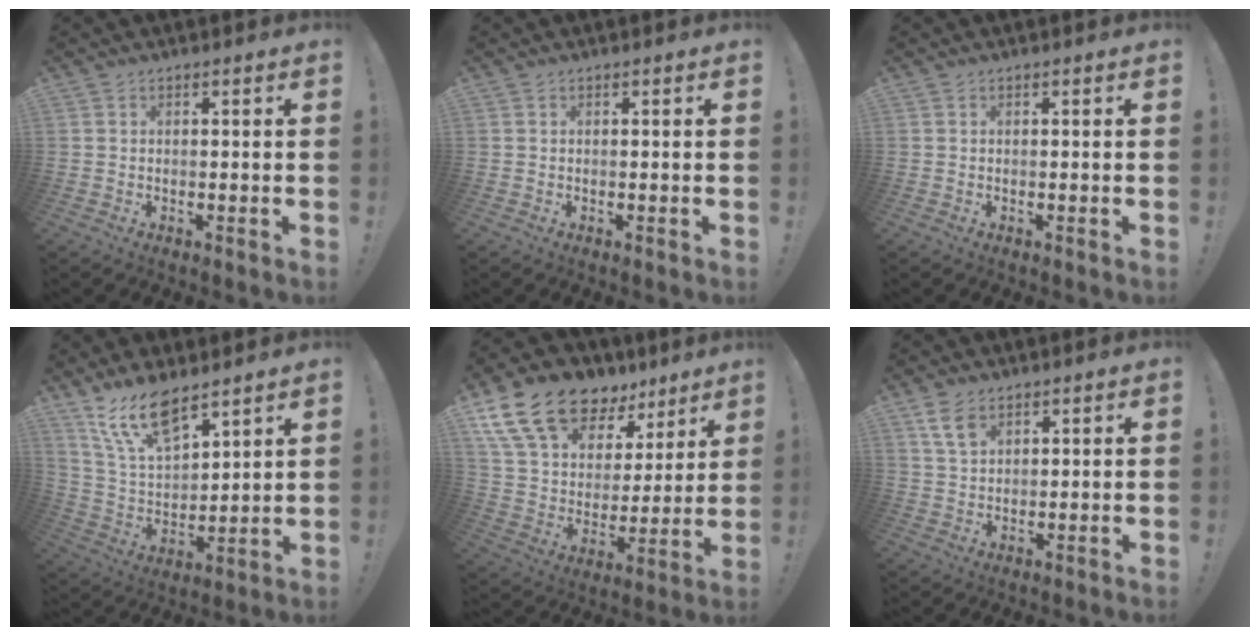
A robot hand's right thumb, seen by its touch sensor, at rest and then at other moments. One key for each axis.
{"total": 0.0}
{"total": 0.0}
{"total": 14.7, "fx": 11.0, "fy": 5.6, "fz": 8.1, "tx": -0.159, "ty": -0.065, "tz": 0.204}
{"total": 18.5, "fx": 12.8, "fy": 10.5, "fz": 8.4, "tx": -0.151, "ty": -0.080, "tz": 0.245}
{"total": 6.2, "fx": 3.7, "fy": 3.5, "fz": 3.6, "tx": -0.058, "ty": -0.013, "tz": 0.070}